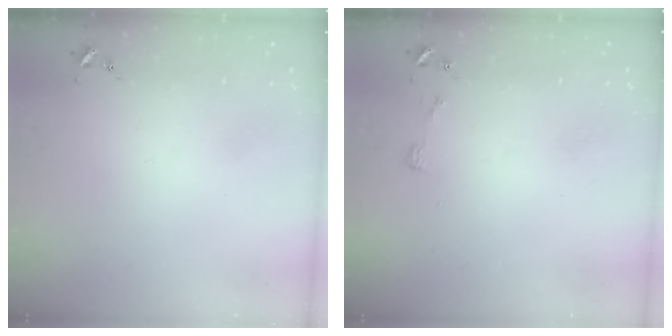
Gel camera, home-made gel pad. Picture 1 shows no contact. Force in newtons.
{"total": 3.3, "press": 3.3, "slide": 0.4}